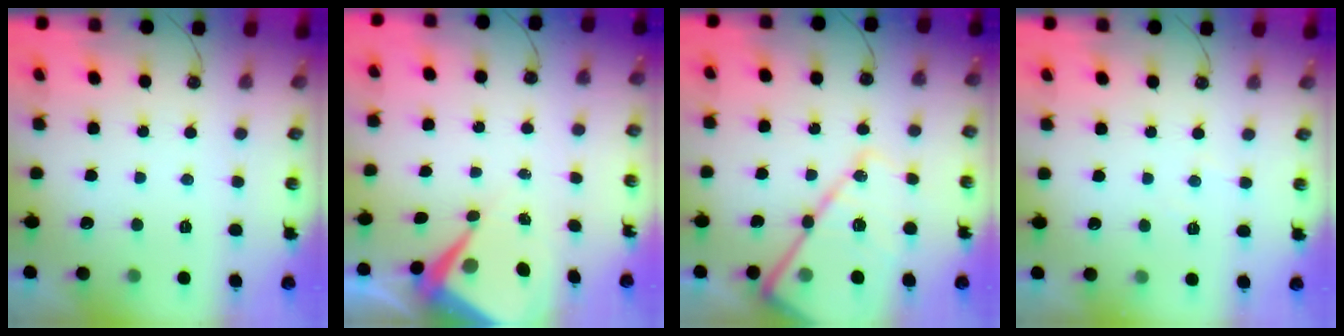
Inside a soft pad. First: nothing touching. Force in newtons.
{"total": 6.3, "press": 6.3, "slide": 0.4}
{"total": 19.5, "press": 19.4, "slide": 1.6}
{"total": 2.1, "press": 2.1, "slide": 0.4}